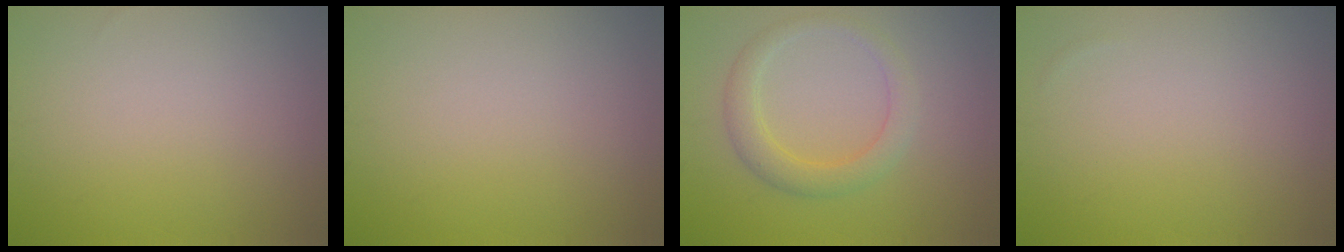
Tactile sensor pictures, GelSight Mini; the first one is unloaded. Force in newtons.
{"total": 0.0}
{"total": 3.0, "press": 3.0, "slide": 0.1}
{"total": 0.0}